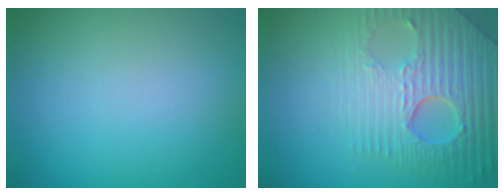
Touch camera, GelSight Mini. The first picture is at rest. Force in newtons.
{"total": 8.4, "press": 5.8, "slide": 6.1}